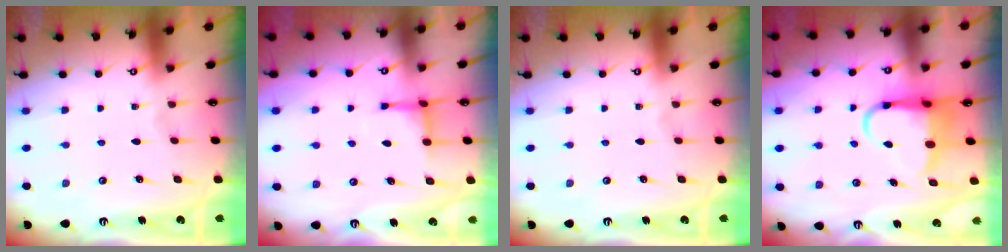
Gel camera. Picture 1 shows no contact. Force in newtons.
{"total": 3.8, "press": 3.7, "slide": 0.9}
{"total": 0.0}
{"total": 7.0, "press": 6.9, "slide": 1.2}